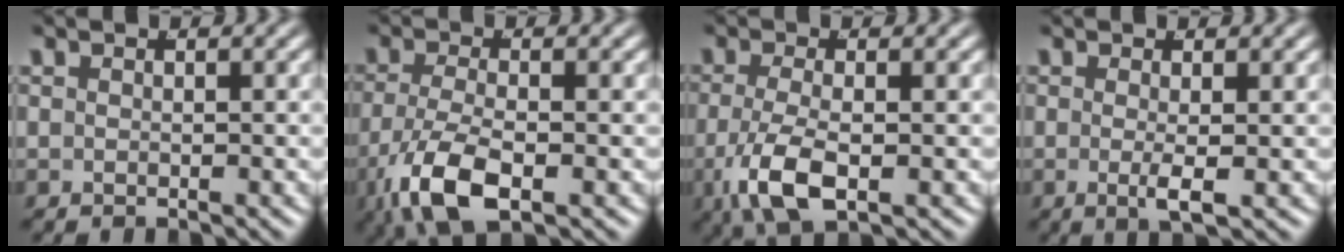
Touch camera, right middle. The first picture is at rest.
{"total": 6.2, "force": [-2.8, 2.6, 4.8], "torque": [-0.106, -0.036, -0.025]}
{"total": 5.0, "force": [-1.7, 1.9, 4.3], "torque": [-0.093, -0.025, -0.014]}
{"total": 2.0, "force": [-0.3, -0.1, 2.0], "torque": [-0.038, -0.012, -0.001]}